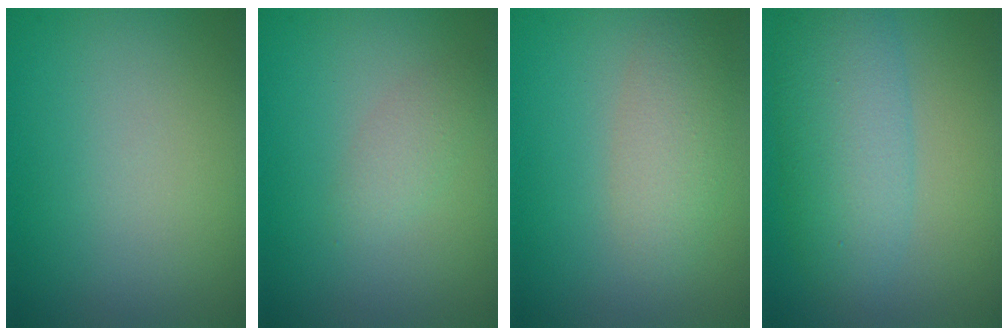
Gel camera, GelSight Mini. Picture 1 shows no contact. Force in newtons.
{"total": 1.4, "press": 1.4, "slide": 0.0}
{"total": 2.9, "press": 2.9, "slide": 0.1}
{"total": 5.7, "press": 5.6, "slide": 0.4}